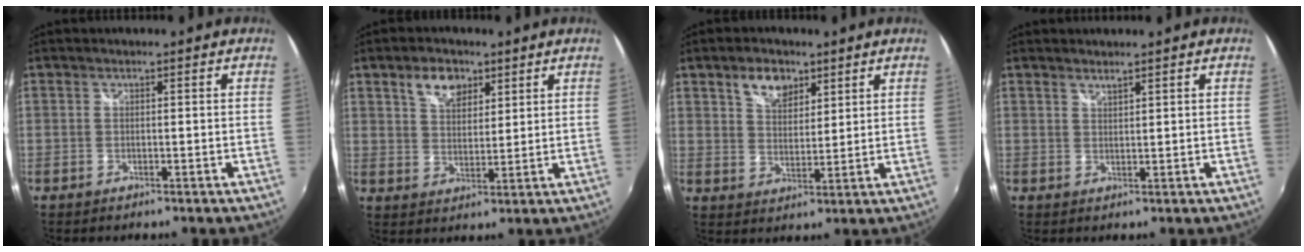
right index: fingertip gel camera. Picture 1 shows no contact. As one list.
[{"total": 6.6, "force": [3.8, 4.0, 3.5], "torque": [-0.054, 0.011, 0.068]}, {"total": 6.5, "force": [4.0, 3.9, 3.4], "torque": [-0.051, 0.009, 0.072]}, {"total": 1.4, "force": [1.4, 0.1, 0.4], "torque": [-0.005, 0.000, 0.023]}]